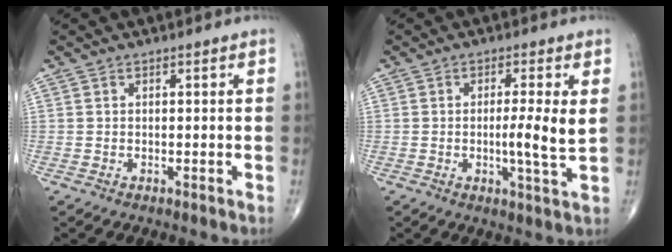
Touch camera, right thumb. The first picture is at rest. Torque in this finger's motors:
{"motor_torque": [0.07, 0.07, 0.22, -0.11, 0.01]}